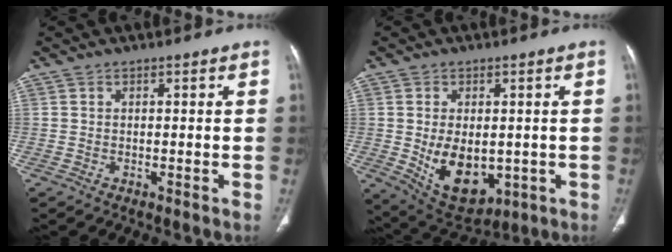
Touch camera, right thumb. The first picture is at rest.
{"total": 12.4, "force": [-1.7, 7.8, 9.5], "torque": [-0.130, -0.010, 0.000]}